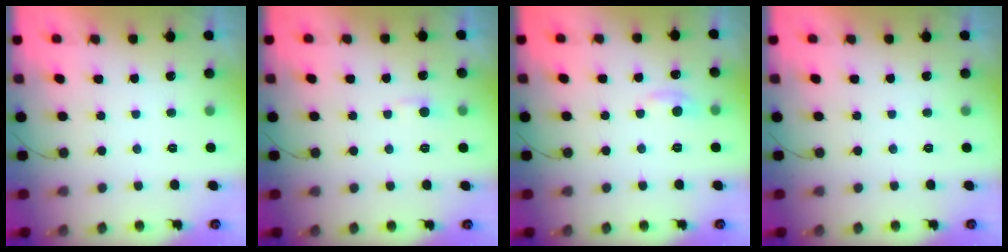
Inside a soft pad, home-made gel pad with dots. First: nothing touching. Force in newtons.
{"total": 3.4, "press": 3.3, "slide": 0.5}
{"total": 5.5, "press": 5.4, "slide": 0.7}
{"total": 0.0}